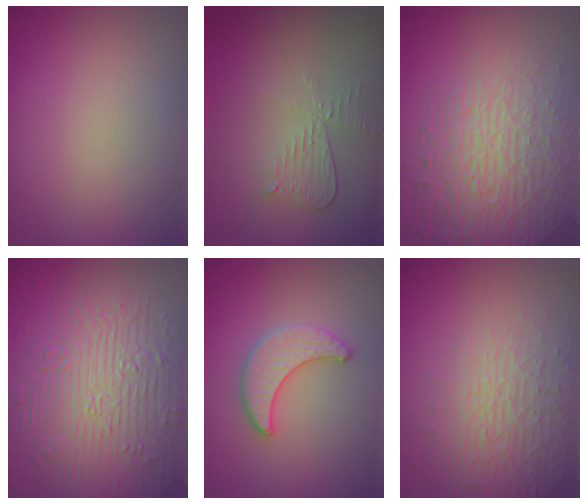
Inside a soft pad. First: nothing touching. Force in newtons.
{"total": 2.8, "press": 2.5, "slide": 1.3}
{"total": 7.3, "press": 5.7, "slide": 4.6}
{"total": 11.7, "press": 7.7, "slide": 8.8}
{"total": 3.3, "press": 3.3, "slide": 0.3}
{"total": 4.5, "press": 3.1, "slide": 3.2}